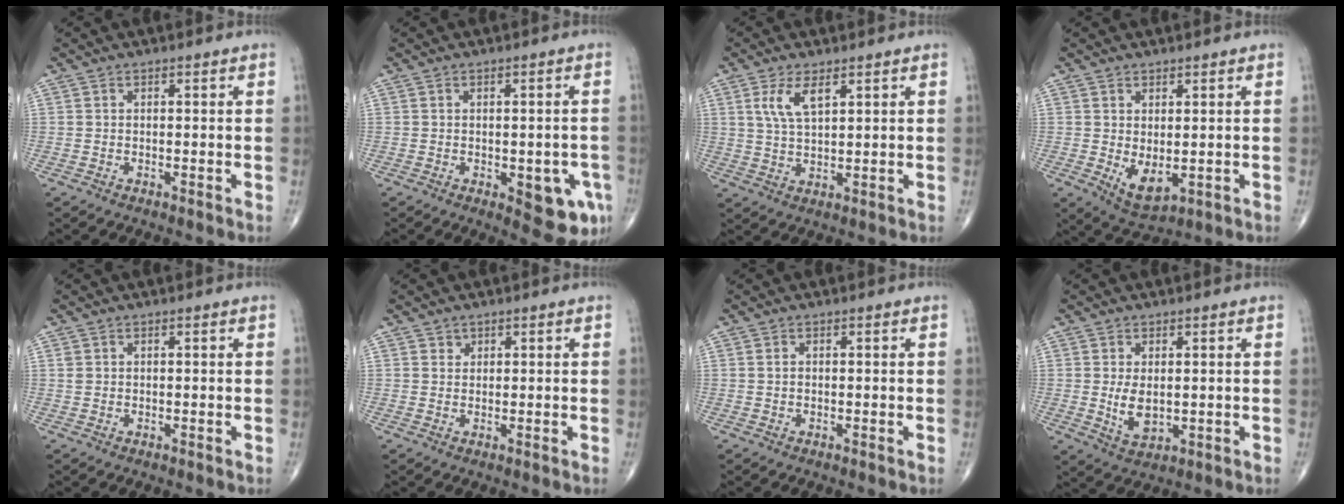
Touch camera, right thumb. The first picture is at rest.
{"total": 8.6, "force": [-2.8, 3.6, 7.3], "torque": [-0.062, -0.002, -0.026]}
{"total": 6.0, "force": [2.8, 2.2, 4.8], "torque": [-0.098, -0.010, 0.063]}
{"total": 5.4, "force": [-0.3, 2.7, 4.6], "torque": [-0.070, -0.013, 0.013]}
{"total": 0.8, "force": [0.3, 0.6, 0.3], "torque": [-0.003, 0.001, 0.006]}
{"total": 1.1, "force": [0.8, 0.8, 0.1], "torque": [0.012, -0.004, 0.010]}
{"total": 0.6, "force": [0.1, 0.4, 0.4], "torque": [-0.008, 0.001, 0.003]}
{"total": 4.9, "force": [0.3, 2.7, 4.0], "torque": [-0.067, -0.014, 0.016]}